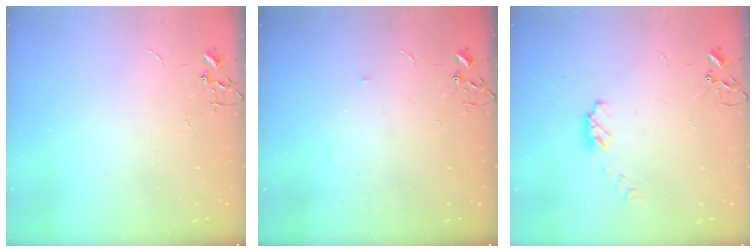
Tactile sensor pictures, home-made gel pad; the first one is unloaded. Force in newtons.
{"total": 3.6, "press": 3.5, "slide": 0.6}
{"total": 5.5, "press": 5.4, "slide": 0.8}